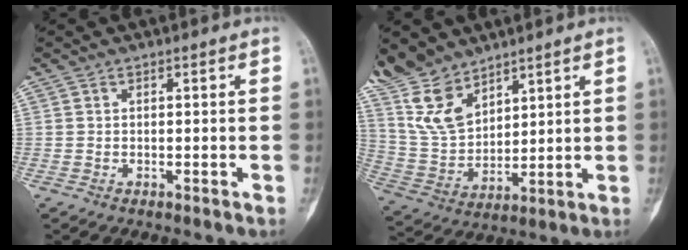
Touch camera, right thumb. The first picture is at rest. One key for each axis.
{"total": 12.3, "fx": 9.7, "fy": 5.7, "fz": 5.0, "tx": -0.087, "ty": -0.047, "tz": 0.210}